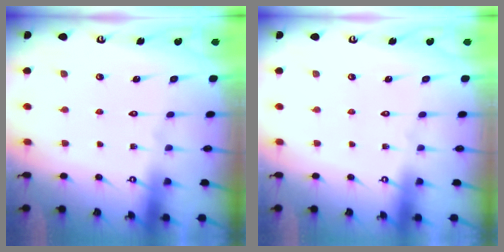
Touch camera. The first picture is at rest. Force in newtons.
{"total": 0.0}